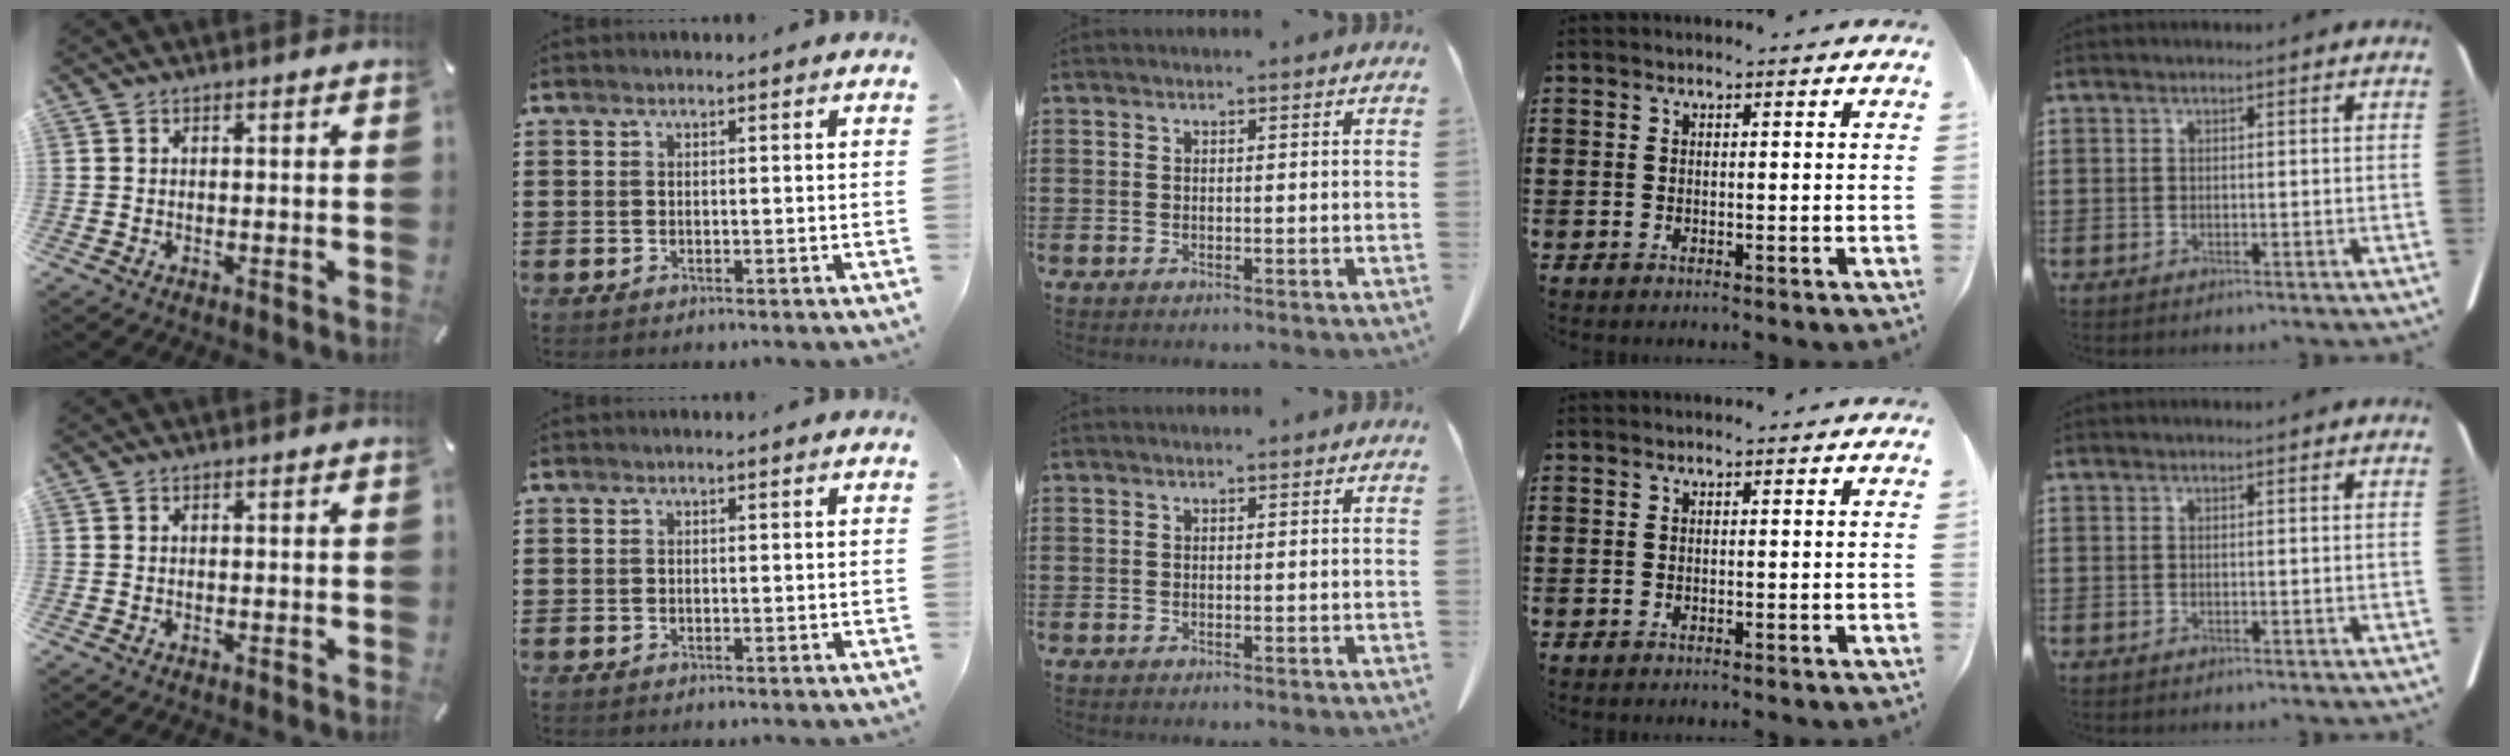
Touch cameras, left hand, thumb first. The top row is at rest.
{}